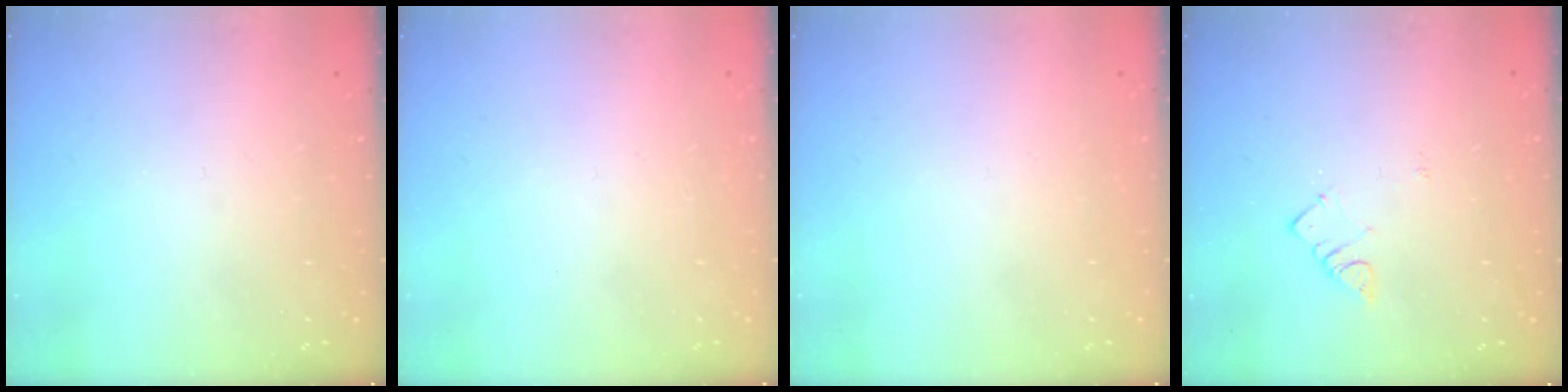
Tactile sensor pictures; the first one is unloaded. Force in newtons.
{"total": 1.7, "press": 1.7, "slide": 0.1}
{"total": 1.6, "press": 1.6, "slide": 0.1}
{"total": 3.2, "press": 3.1, "slide": 0.4}